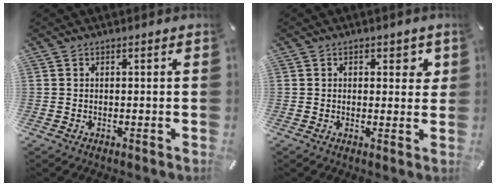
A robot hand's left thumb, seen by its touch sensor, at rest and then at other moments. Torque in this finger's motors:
{"motor_torque": [0.08, 0.03, 0.12, 0.05, 0.03]}